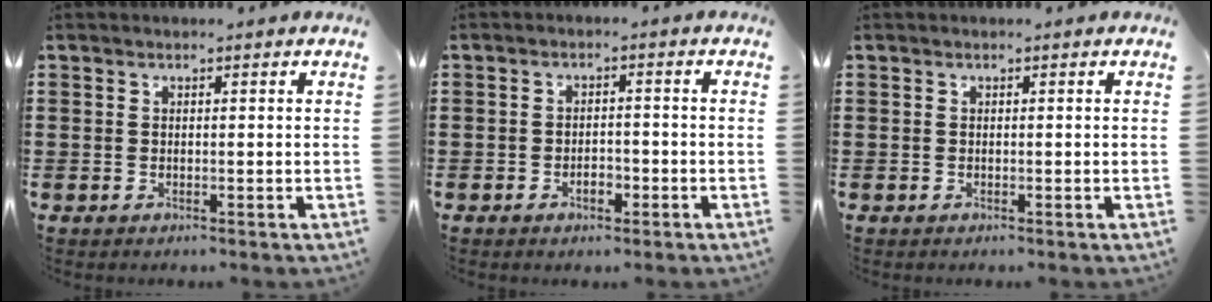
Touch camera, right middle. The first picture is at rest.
{"total": 2.7, "force": [-1.4, 1.4, 1.9], "torque": [-0.029, 0.001, -0.029]}
{"total": 0.0}